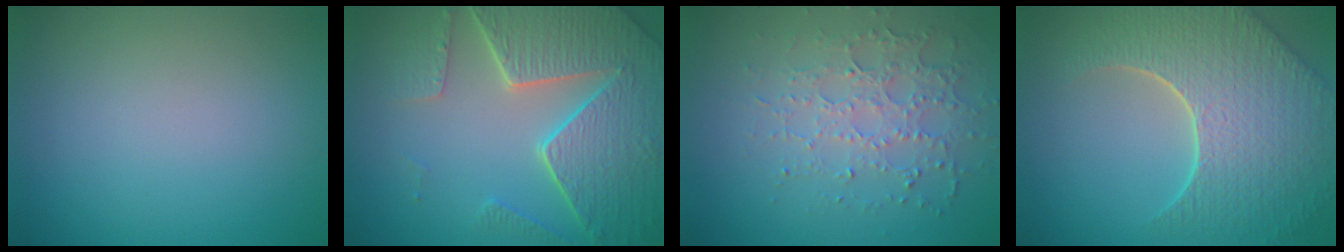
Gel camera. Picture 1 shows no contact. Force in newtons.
{"total": 8.3, "press": 6.1, "slide": 5.6}
{"total": 3.5, "press": 3.3, "slide": 1.2}
{"total": 8.8, "press": 6.2, "slide": 6.2}